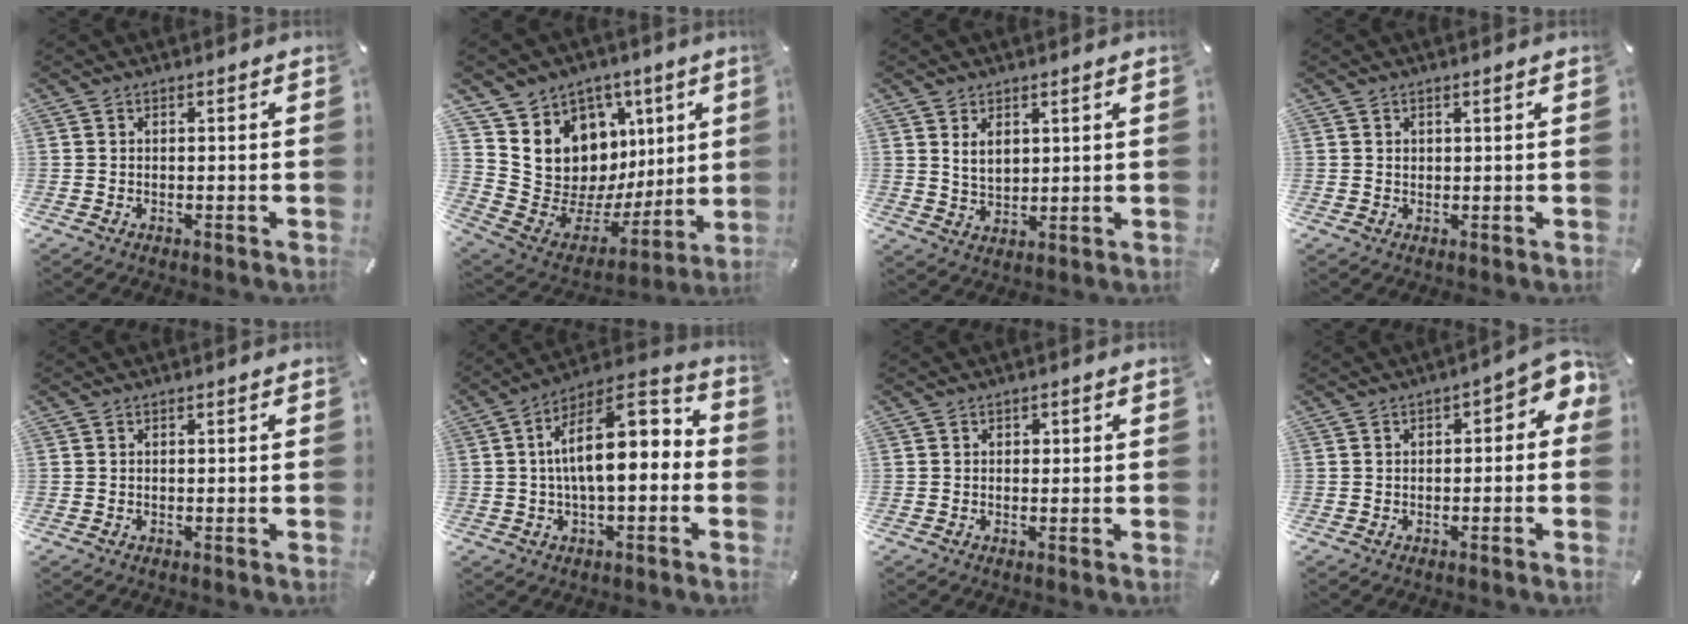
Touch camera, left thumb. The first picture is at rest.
{"total": 12.5, "force": [4.5, 11.2, 3.3], "torque": [-0.039, -0.081, 0.107]}
{"total": 4.1, "force": [2.1, 2.4, 2.5], "torque": [-0.046, -0.002, 0.037]}
{"total": 0.6, "force": [0.3, 0.5, 0.3], "torque": [-0.006, 0.001, 0.007]}
{"total": 0.0}
{"total": 15.1, "force": [1.2, 7.1, 13.3], "torque": [-0.216, -0.006, 0.020]}
{"total": 1.0, "force": [0.0, 0.8, 0.5], "torque": [-0.011, 0.005, -0.001]}
{"total": 3.7, "force": [-1.2, 1.8, 3.0], "torque": [-0.045, 0.014, -0.025]}